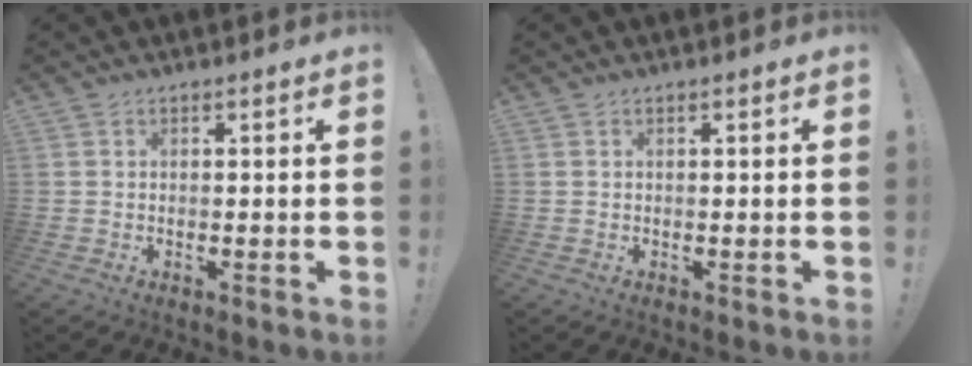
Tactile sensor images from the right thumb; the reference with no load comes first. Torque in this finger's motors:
{"motor_torque": [-0.12, 0.13, -0.06, 0.00, 0.01]}